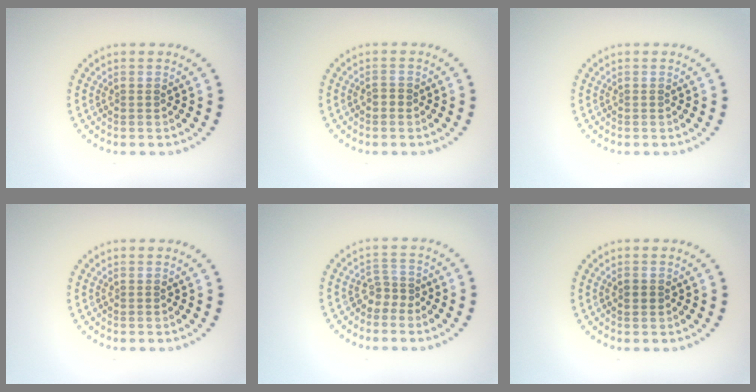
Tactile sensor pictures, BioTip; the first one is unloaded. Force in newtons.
{"total": 0.9, "press": 0.8, "slide": 0.2}
{"total": 0.0}
{"total": 0.0}
{"total": 1.7, "press": 1.1, "slide": 1.3}
{"total": 1.1, "press": 1.1, "slide": 0.1}